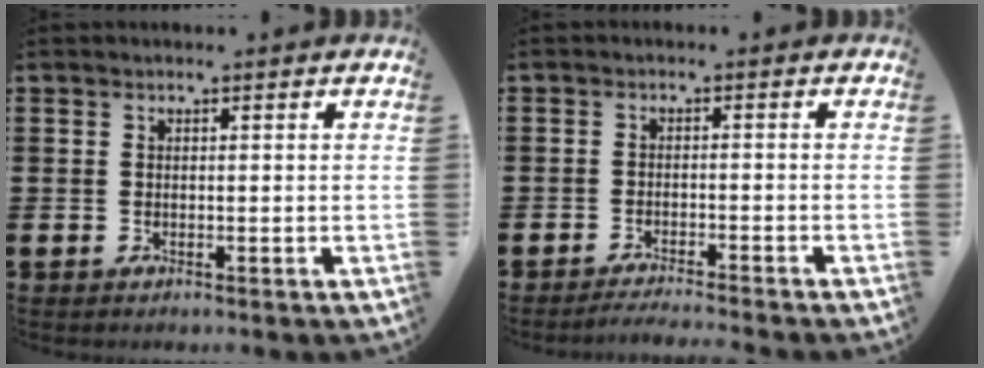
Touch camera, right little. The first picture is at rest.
{"total": 1.7, "force": [-1.6, -0.3, 0.4], "torque": [-0.005, 0.002, -0.031]}